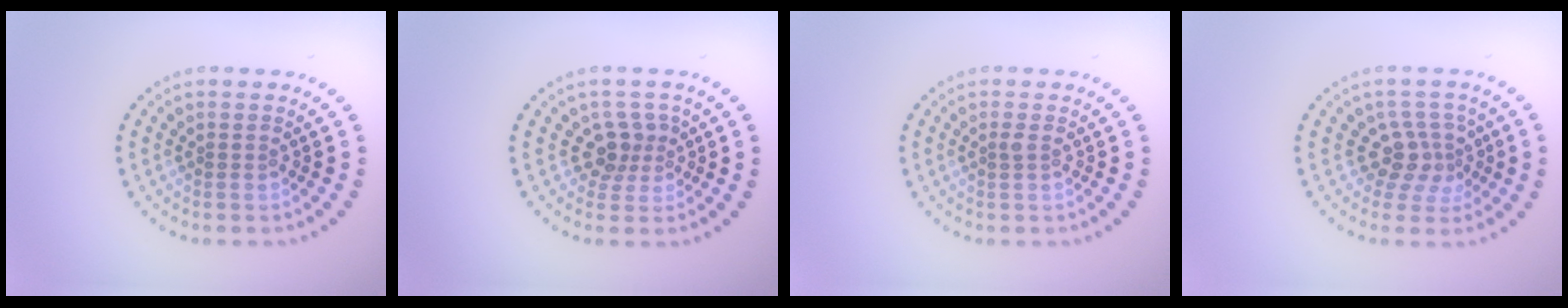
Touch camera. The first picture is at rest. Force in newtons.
{"total": 2.4, "press": 1.8, "slide": 1.5}
{"total": 0.6, "press": 0.5, "slide": 0.4}
{"total": 3.0, "press": 2.3, "slide": 2.0}